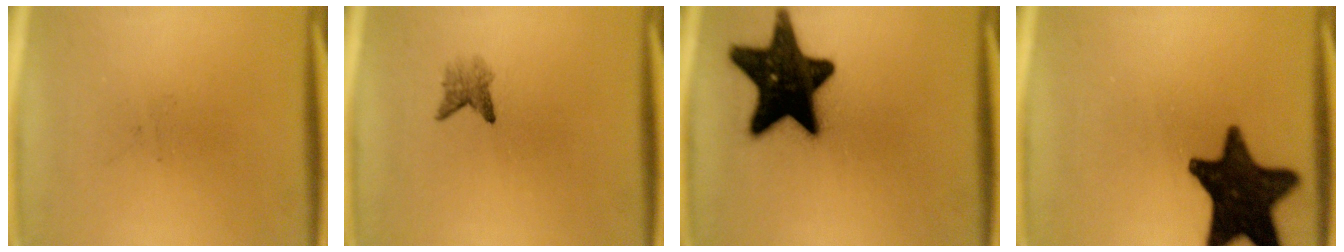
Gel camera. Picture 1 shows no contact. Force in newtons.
{"total": 2.0}
{"total": 19.4}
{"total": 16.8}